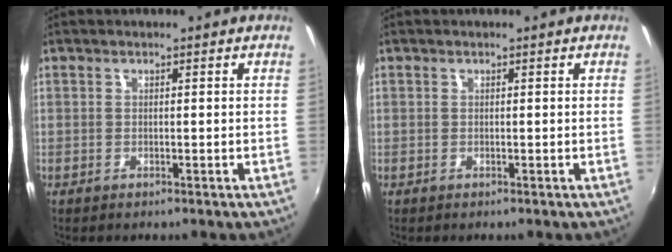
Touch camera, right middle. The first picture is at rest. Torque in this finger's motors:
{"motor_torque": [-0.04, -0.02, 0.00, 0.00]}